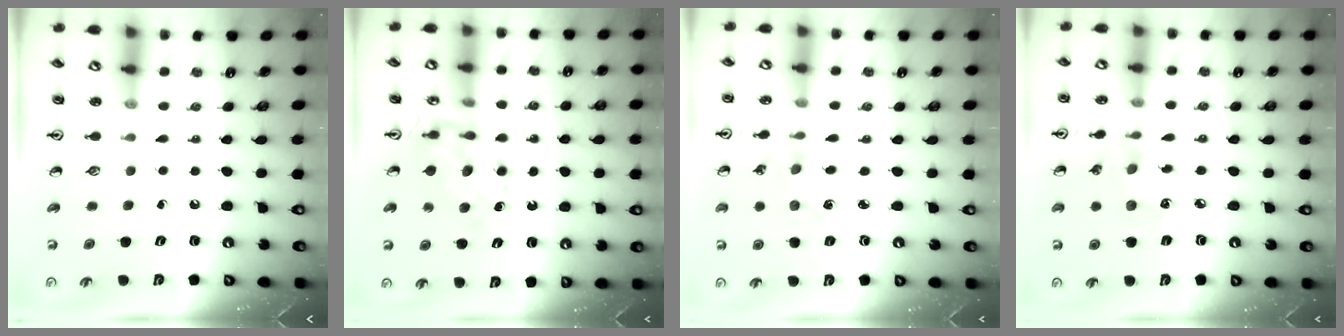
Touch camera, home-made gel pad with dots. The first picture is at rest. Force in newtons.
{"total": 8.1, "press": 8.1, "slide": 0.8}
{"total": 1.3, "press": 1.3, "slide": 0.2}
{"total": 7.3, "press": 7.2, "slide": 0.5}